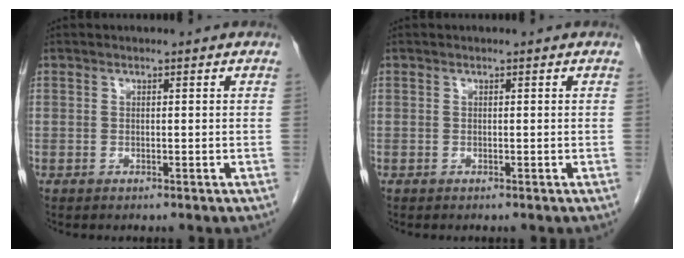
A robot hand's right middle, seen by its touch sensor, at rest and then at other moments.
{"total": 0.0}